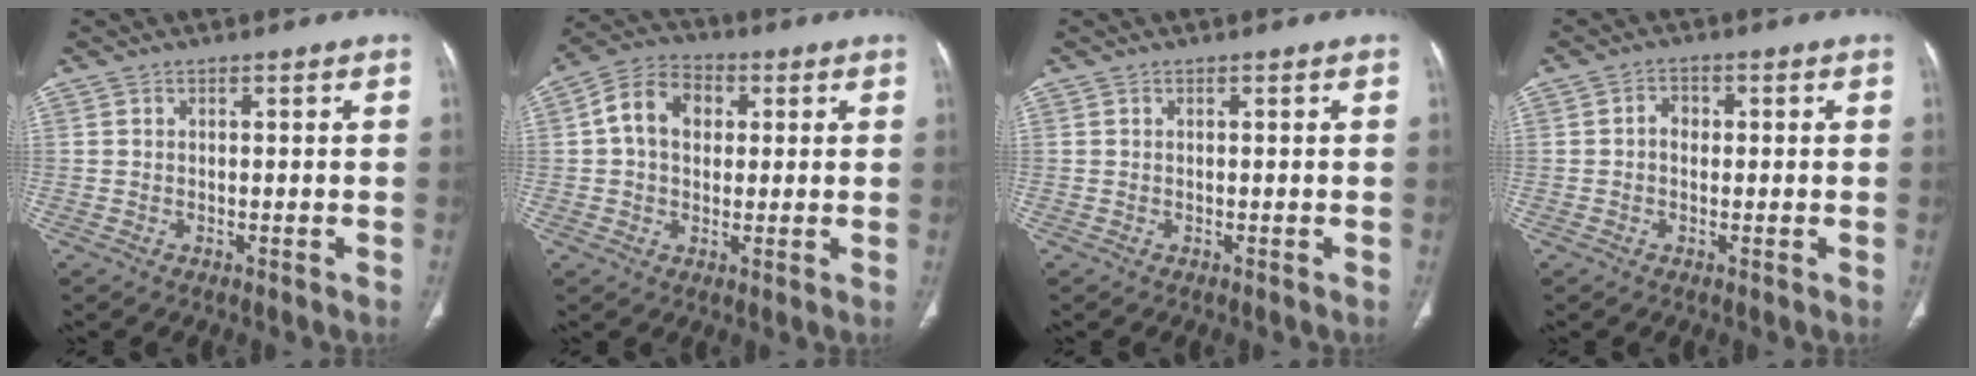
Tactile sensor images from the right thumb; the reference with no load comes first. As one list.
[{"total": 9.6, "force": [1.7, 7.2, 6.1], "torque": [-0.092, 0.017, 0.021]}, {"total": 0.0}, {"total": 2.4, "force": [0.0, 1.9, 1.5], "torque": [-0.014, 0.009, -0.005]}]